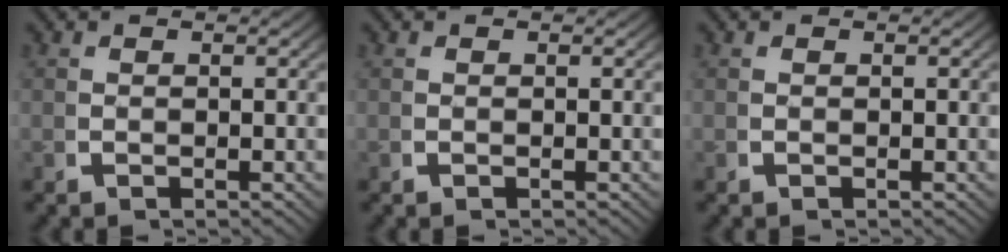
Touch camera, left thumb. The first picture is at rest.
{"total": 0.0}
{"total": 0.0}